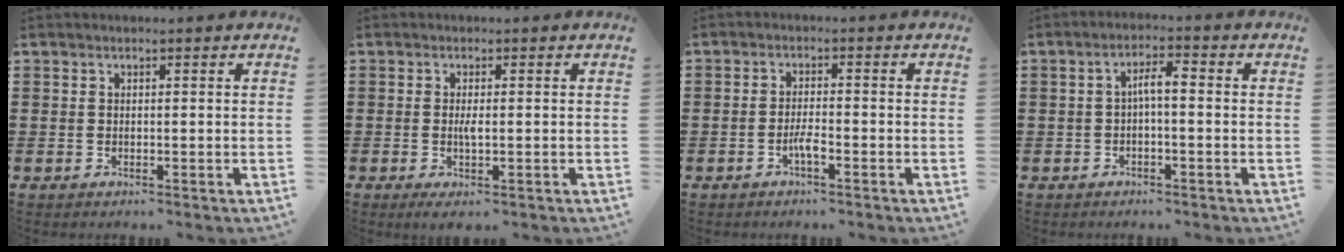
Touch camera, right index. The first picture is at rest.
{"total": 1.7, "force": [-0.3, 0.2, 1.7], "torque": [-0.033, -0.002, -0.006]}
{"total": 2.6, "force": [-1.5, 0.6, 2.0], "torque": [-0.043, -0.002, -0.029]}
{"total": 3.0, "force": [-0.3, 0.6, 2.9], "torque": [-0.056, 0.007, -0.010]}